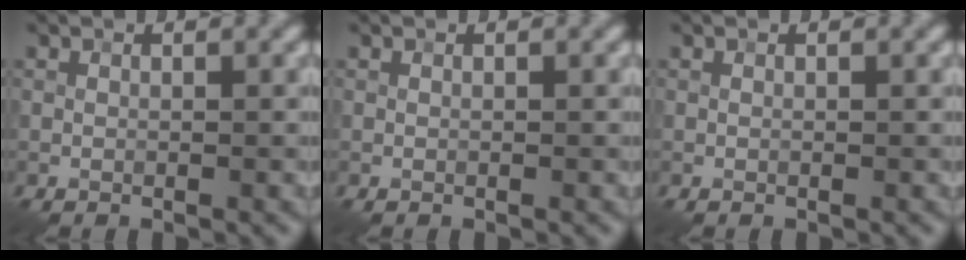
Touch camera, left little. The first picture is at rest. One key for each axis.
{"total": 0.0}
{"total": 0.0}